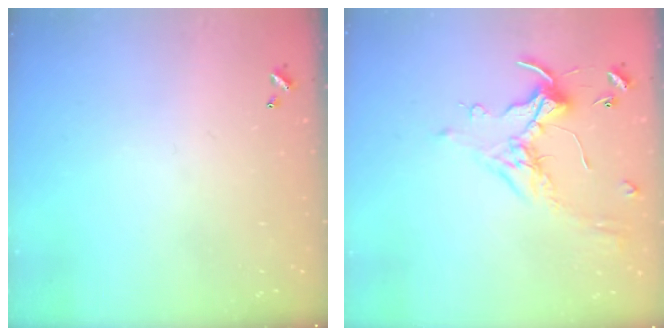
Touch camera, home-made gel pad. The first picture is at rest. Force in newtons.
{"total": 0.9, "press": 0.5, "slide": 0.7}